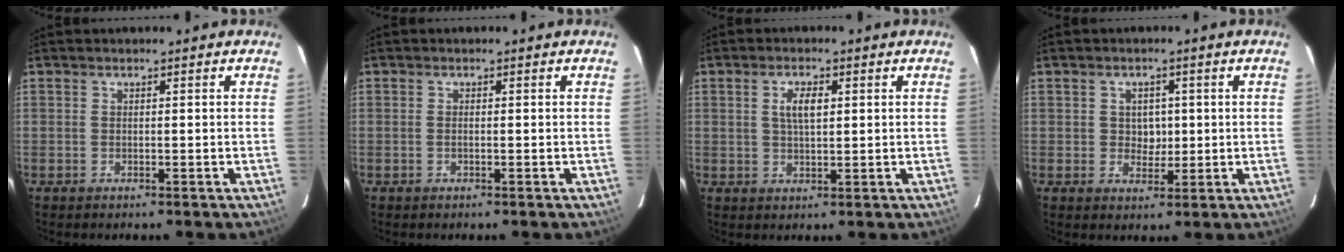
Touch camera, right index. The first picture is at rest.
{"total": 0.6, "force": [-0.2, 0.1, 0.6], "torque": [-0.013, 0.001, -0.004]}
{"total": 4.0, "force": [1.1, 1.6, 3.5], "torque": [-0.065, 0.004, 0.021]}
{"total": 3.5, "force": [0.3, 3.1, 1.5], "torque": [-0.024, 0.007, 0.006]}